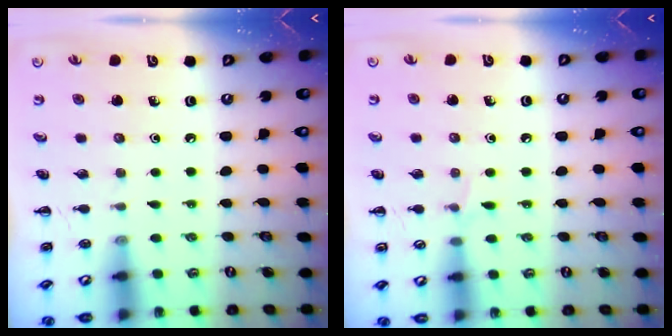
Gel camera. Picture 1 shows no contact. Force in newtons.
{"total": 4.3, "press": 4.1, "slide": 1.5}